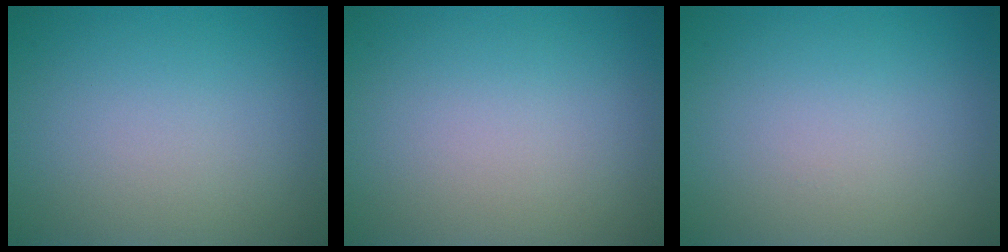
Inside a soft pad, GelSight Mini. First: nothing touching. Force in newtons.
{"total": 0.0}
{"total": 0.0}